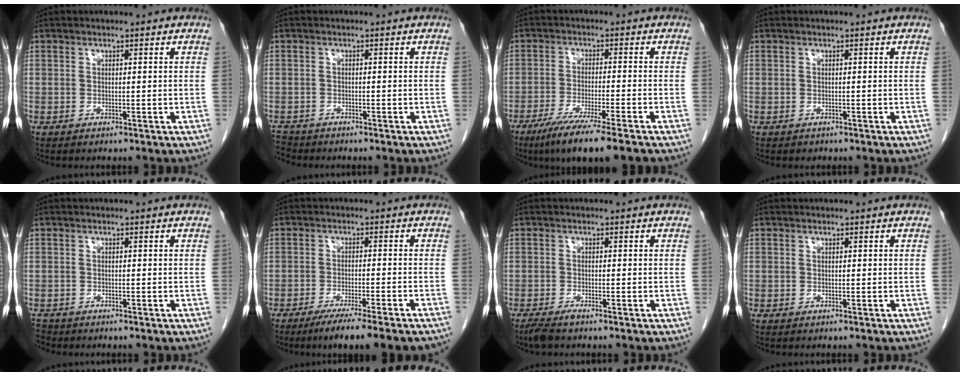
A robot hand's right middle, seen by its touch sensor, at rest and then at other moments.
{"total": 2.4, "force": [-2.3, 0.6, -0.3], "torque": [0.002, -0.009, -0.043]}
{"total": 10.2, "force": [-7.4, -0.6, 7.0], "torque": [-0.115, -0.030, -0.120]}
{"total": 0.6, "force": [-0.5, 0.3, 0.1], "torque": [-0.013, -0.001, -0.005]}
{"total": 1.7, "force": [-1.6, 0.5, -0.1], "torque": [-0.002, -0.004, -0.027]}
{"total": 10.7, "force": [-8.5, -0.1, 6.5], "torque": [-0.081, -0.024, -0.126]}
{"total": 2.5, "force": [-2.0, 0.3, 1.4], "torque": [-0.030, -0.007, -0.038]}
{"total": 0.0}